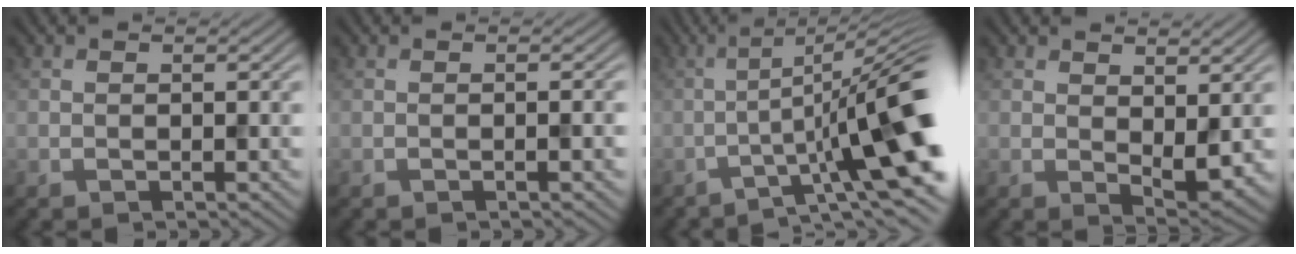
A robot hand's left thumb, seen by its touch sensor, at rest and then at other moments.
{"total": 1.1, "force": [-0.2, 0.1, 1.1], "torque": [-0.015, 0.002, -0.005]}
{"total": 14.6, "force": [-3.8, 2.6, 13.9], "torque": [-0.184, 0.006, -0.054]}
{"total": 3.6, "force": [1.4, 1.8, 2.9], "torque": [-0.047, -0.010, 0.029]}